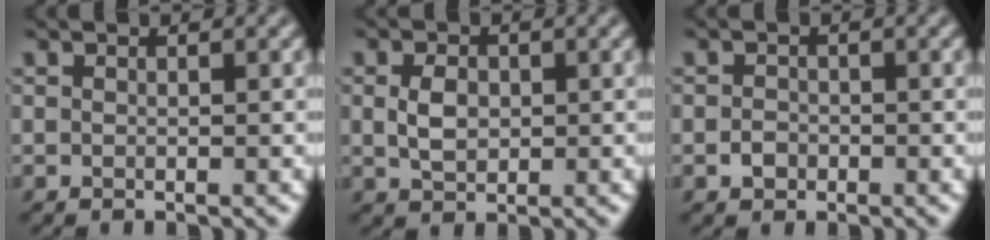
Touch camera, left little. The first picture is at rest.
{"total": 2.5, "force": [0.0, 1.8, 1.8], "torque": [-0.042, 0.002, -0.001]}
{"total": 1.2, "force": [-0.6, 1.0, 0.4], "torque": [-0.005, 0.000, -0.016]}